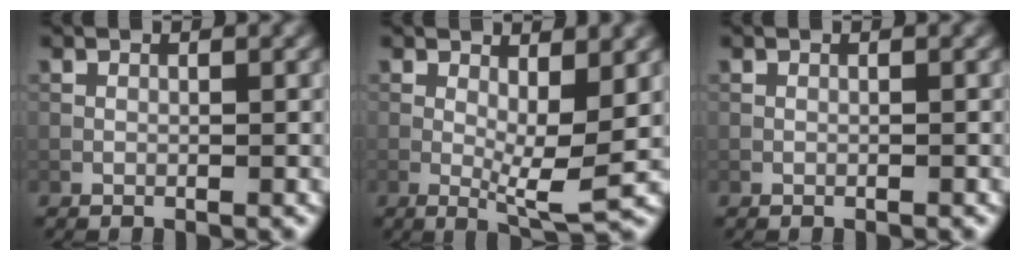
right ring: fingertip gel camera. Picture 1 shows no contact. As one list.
[{"total": 4.8, "force": [0.5, 1.2, 4.7], "torque": [-0.076, -0.011, 0.007]}, {"total": 0.0}]